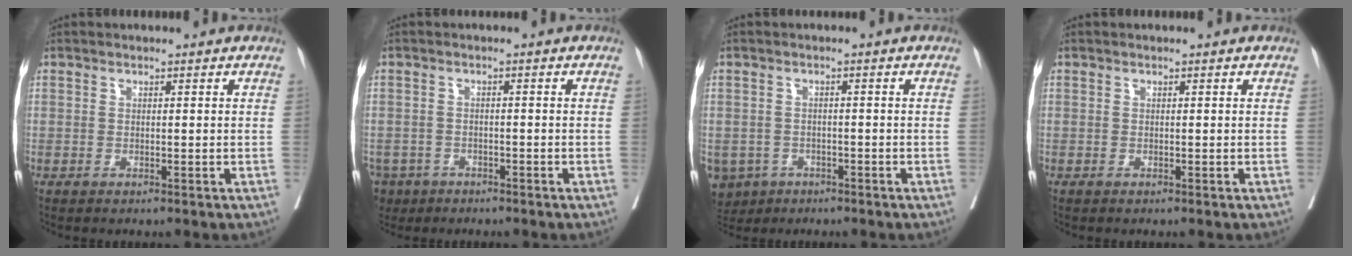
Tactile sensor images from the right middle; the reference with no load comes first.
{"total": 5.6, "force": [-4.0, 3.9, 0.9], "torque": [-0.018, 0.001, -0.066]}
{"total": 6.7, "force": [-3.9, 5.3, 1.5], "torque": [-0.038, 0.001, -0.058]}
{"total": 0.0}